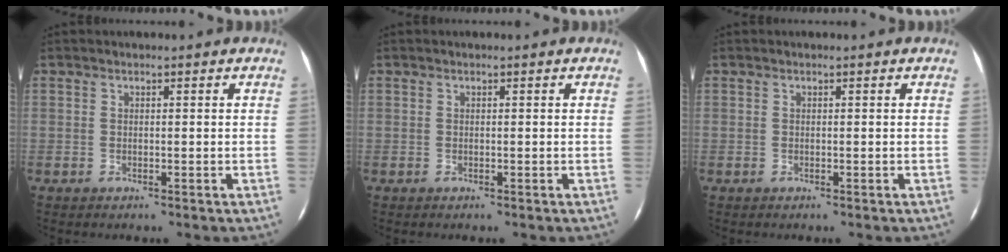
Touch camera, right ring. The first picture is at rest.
{"total": 0.0}
{"total": 0.0}